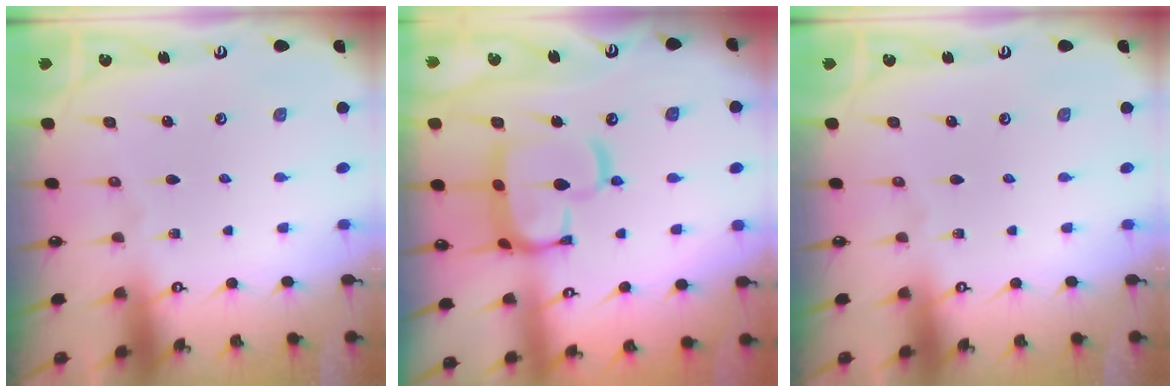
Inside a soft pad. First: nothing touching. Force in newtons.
{"total": 11.1, "press": 11.1, "slide": 1.4}
{"total": 0.0}